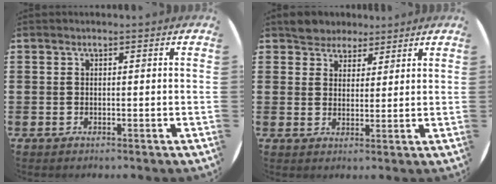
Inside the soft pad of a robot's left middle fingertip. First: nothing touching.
{"total": 3.9, "force": [3.5, 1.7, -0.3], "torque": [-0.002, -0.004, 0.067]}